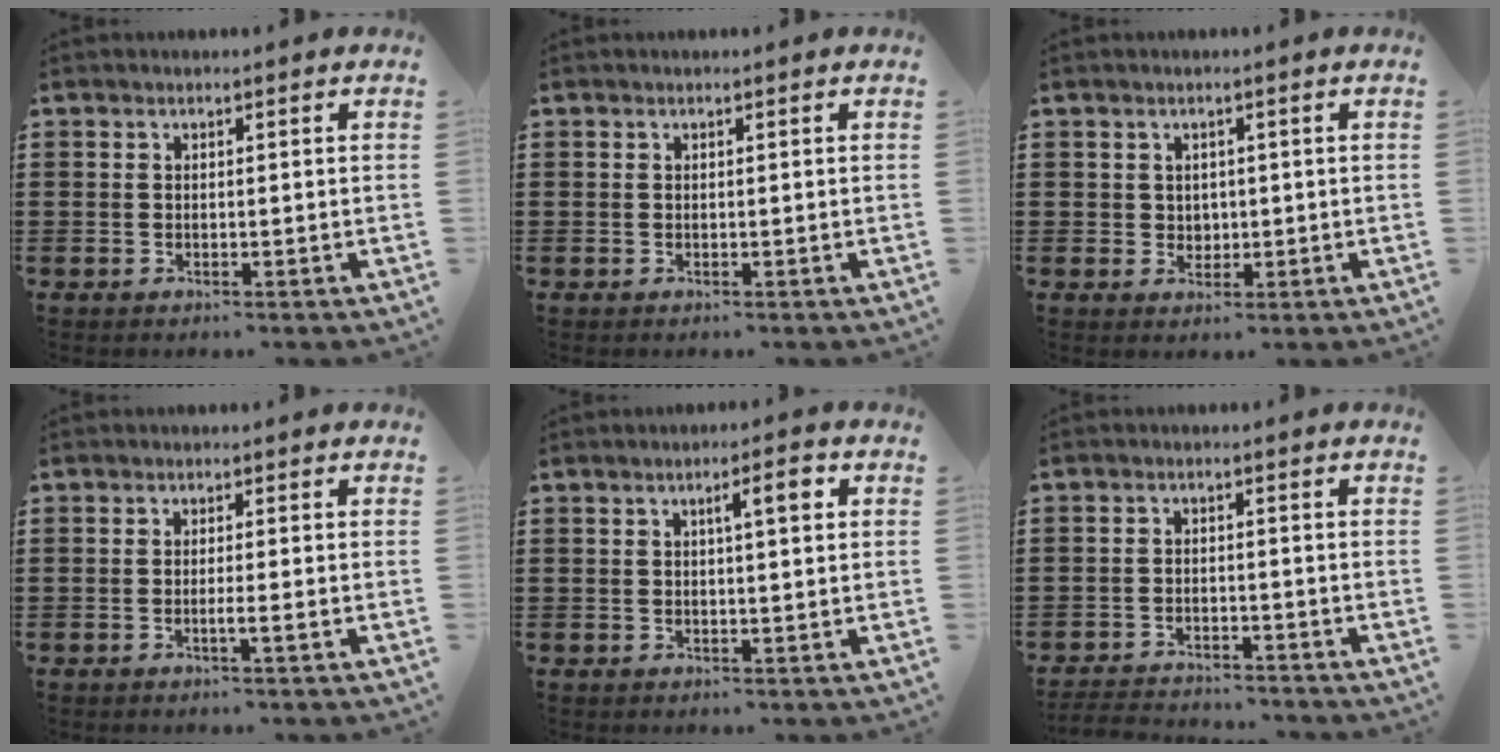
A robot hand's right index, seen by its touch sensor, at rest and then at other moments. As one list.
[{"total": 0.0}, {"total": 1.8, "force": [0.6, 1.7, 0.3], "torque": [-0.006, 0.006, 0.009]}, {"total": 1.9, "force": [-0.7, -0.1, 1.7], "torque": [-0.028, -0.003, -0.015]}, {"total": 3.5, "force": [1.1, 0.6, 3.3], "torque": [-0.049, 0.003, 0.010]}, {"total": 3.0, "force": [-3.0, 0.3, 0.1], "torque": [-0.015, -0.004, -0.066]}]